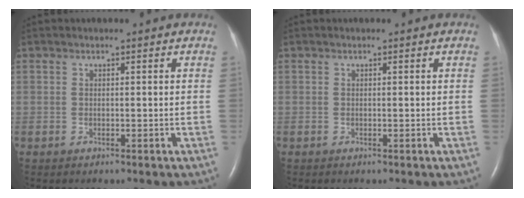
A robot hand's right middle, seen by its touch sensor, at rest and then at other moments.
{"total": 0.0}